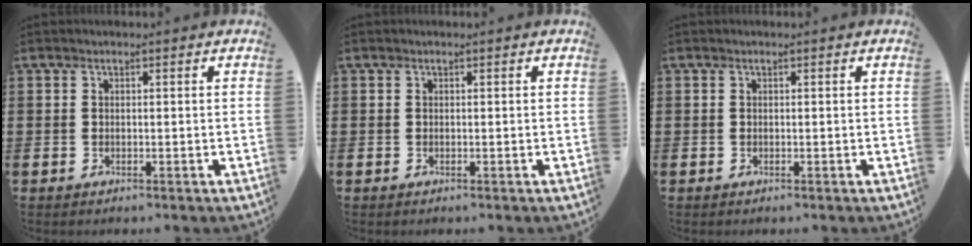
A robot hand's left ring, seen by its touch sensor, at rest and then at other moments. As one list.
[{"total": 0.0}, {"total": 0.0}]